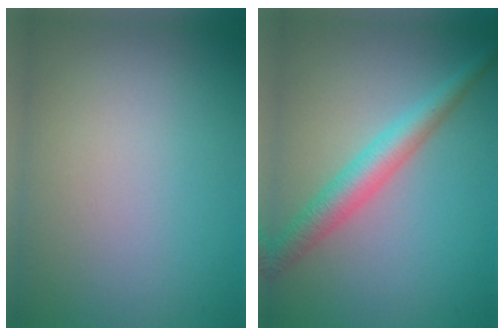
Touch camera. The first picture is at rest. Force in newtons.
{"total": 3.8, "press": 3.8, "slide": 0.0}